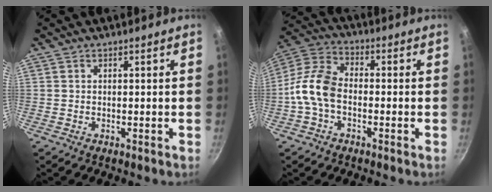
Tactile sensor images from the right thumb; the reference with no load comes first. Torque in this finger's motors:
{"motor_torque": [0.06, 1.21, 0.62, -1.00, 0.12]}